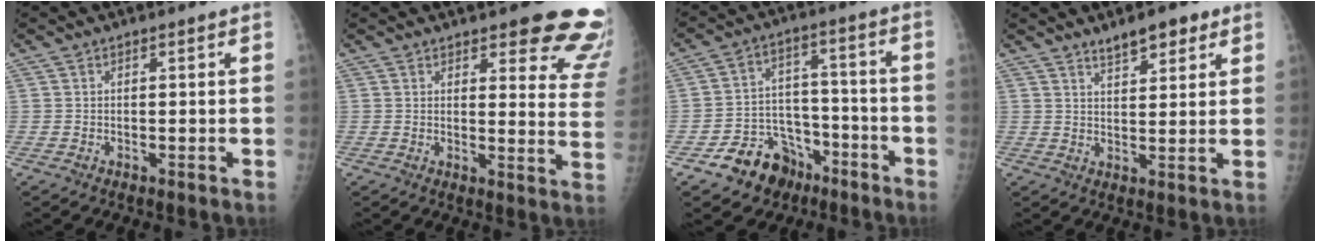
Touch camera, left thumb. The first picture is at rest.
{"total": 14.4, "force": [11.6, 4.2, 7.3], "torque": [-0.033, -0.079, 0.113]}
{"total": 11.5, "force": [-7.2, 8.2, 3.6], "torque": [-0.019, 0.073, -0.111]}
{"total": 6.0, "force": [4.2, 2.2, 3.7], "torque": [-0.039, -0.023, 0.064]}